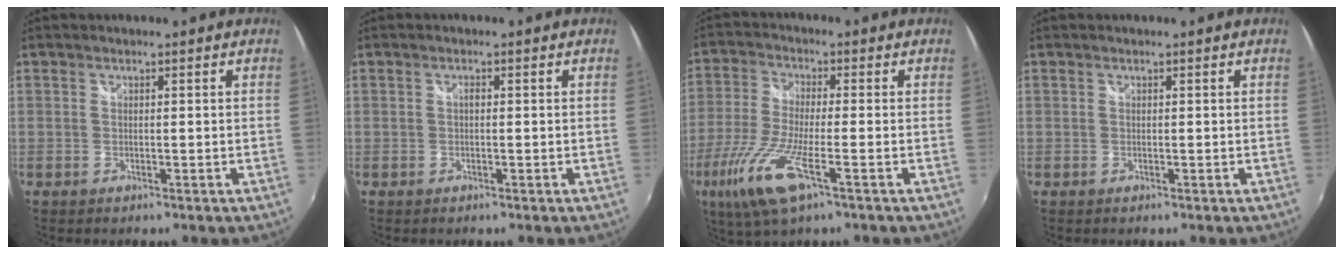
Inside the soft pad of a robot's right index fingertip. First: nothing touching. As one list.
[{"total": 0.6, "force": [0.0, 0.3, 0.5], "torque": [-0.009, 0.003, -0.002]}, {"total": 12.7, "force": [-6.2, 2.2, 10.9], "torque": [-0.238, -0.033, -0.120]}, {"total": 0.0}]